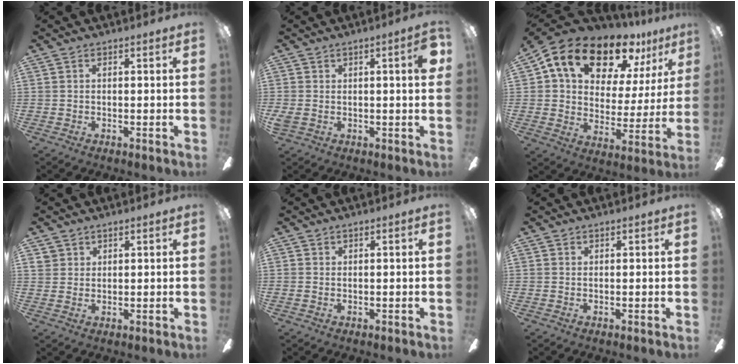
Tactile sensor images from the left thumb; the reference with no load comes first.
{"total": 5.9, "force": [1.2, 1.6, 5.6], "torque": [-0.086, 0.000, 0.018]}
{"total": 18.3, "force": [12.3, 9.4, 9.8], "torque": [-0.174, -0.071, 0.215]}
{"total": 1.9, "force": [1.5, 1.1, 0.2], "torque": [-0.006, -0.001, 0.031]}
{"total": 0.9, "force": [0.0, 0.0, 0.9], "torque": [-0.015, -0.002, 0.001]}
{"total": 0.0}